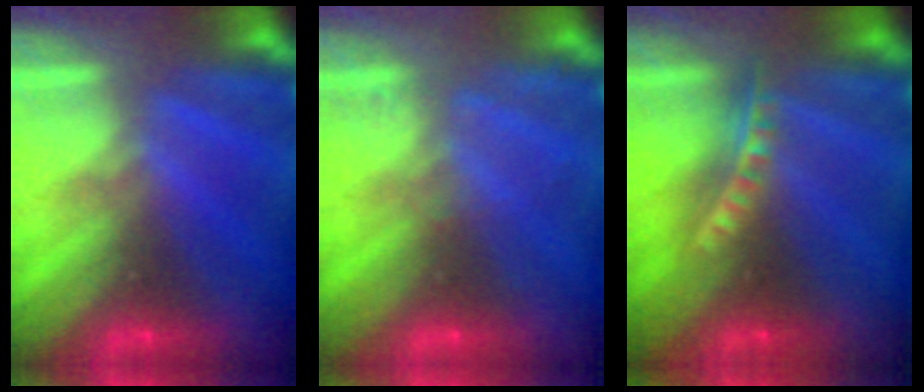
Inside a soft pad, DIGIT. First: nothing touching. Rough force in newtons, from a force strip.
{"total": 2.0}
{"total": 6.7}